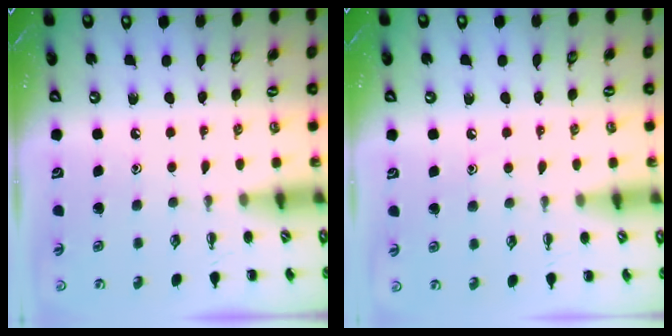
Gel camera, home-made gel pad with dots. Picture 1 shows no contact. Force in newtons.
{"total": 5.6, "press": 5.4, "slide": 1.4}